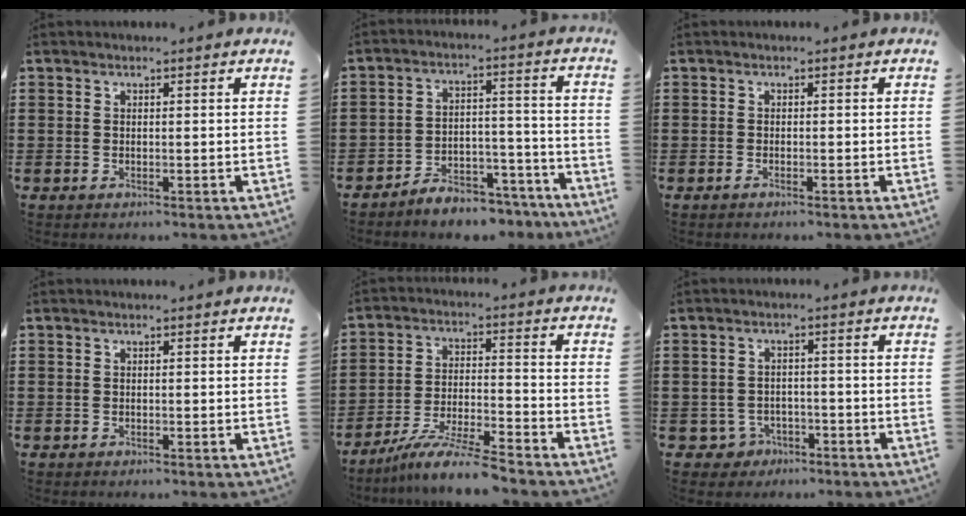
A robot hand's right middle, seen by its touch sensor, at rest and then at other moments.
{"total": 6.1, "force": [-5.9, 1.2, 1.0], "torque": [-0.012, 0.020, -0.113]}
{"total": 0.5, "force": [-0.4, 0.0, 0.4], "torque": [-0.008, -0.004, -0.006]}
{"total": 0.0}
{"total": 8.6, "force": [-7.7, -0.2, 3.9], "torque": [-0.078, -0.004, -0.149]}
{"total": 2.8, "force": [-2.2, 1.7, 0.5], "torque": [-0.025, -0.003, -0.049]}